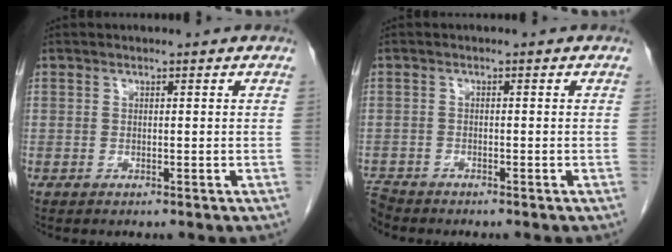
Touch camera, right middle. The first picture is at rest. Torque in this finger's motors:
{"motor_torque": [-0.43, -0.02, -0.04, -0.01]}